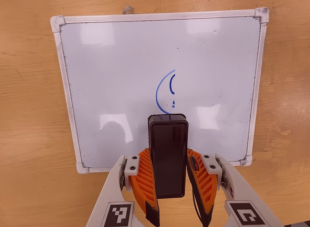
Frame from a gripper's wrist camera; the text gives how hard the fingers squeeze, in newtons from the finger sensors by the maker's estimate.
{"total": 4.6, "left": 4.2, "right": 4.9}